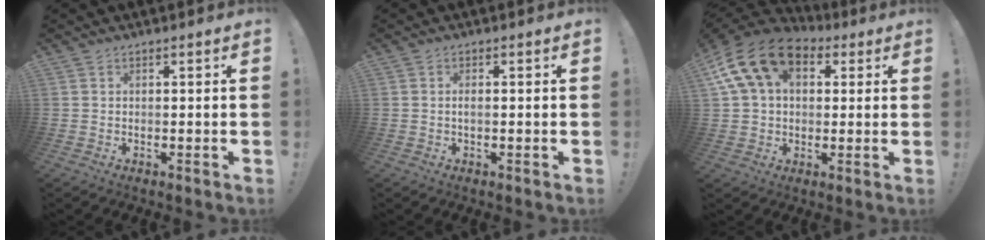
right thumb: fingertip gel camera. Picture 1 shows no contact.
{"total": 1.3, "force": [-0.3, 0.2, 1.2], "torque": [-0.025, 0.003, -0.005]}
{"total": 16.7, "force": [6.7, 11.1, 10.5], "torque": [-0.181, -0.018, 0.126]}